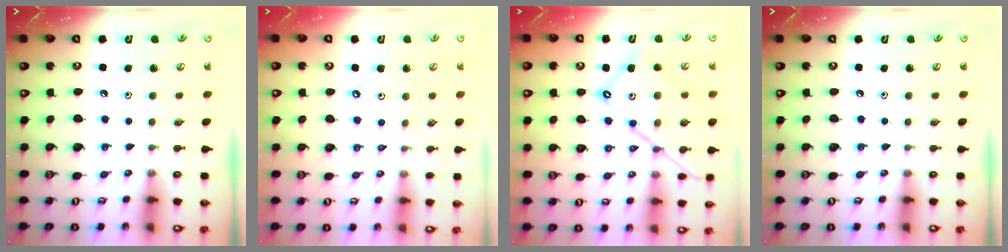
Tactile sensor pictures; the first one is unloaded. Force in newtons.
{"total": 3.0, "press": 3.0, "slide": 0.4}
{"total": 15.1, "press": 15.0, "slide": 1.5}
{"total": 0.0}